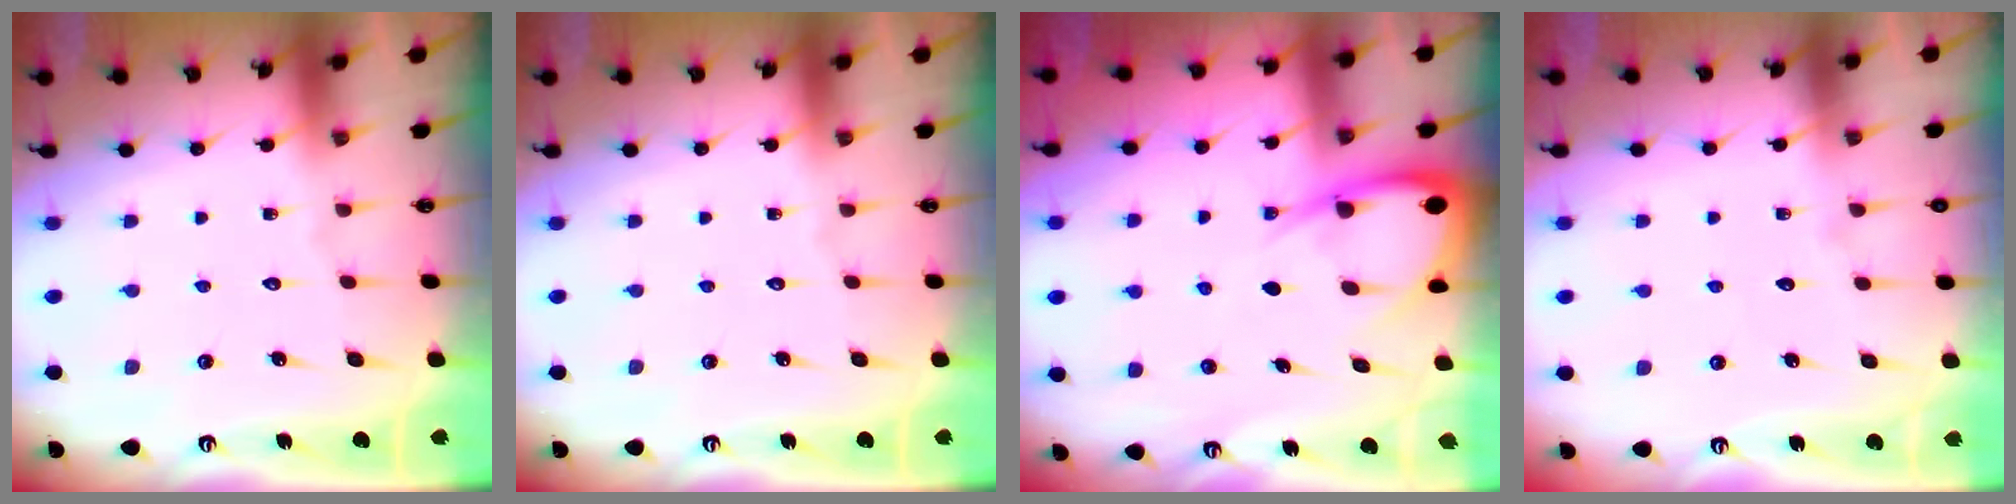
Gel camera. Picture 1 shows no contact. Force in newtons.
{"total": 0.0}
{"total": 7.6, "press": 7.5, "slide": 0.8}
{"total": 4.8, "press": 4.8, "slide": 0.6}